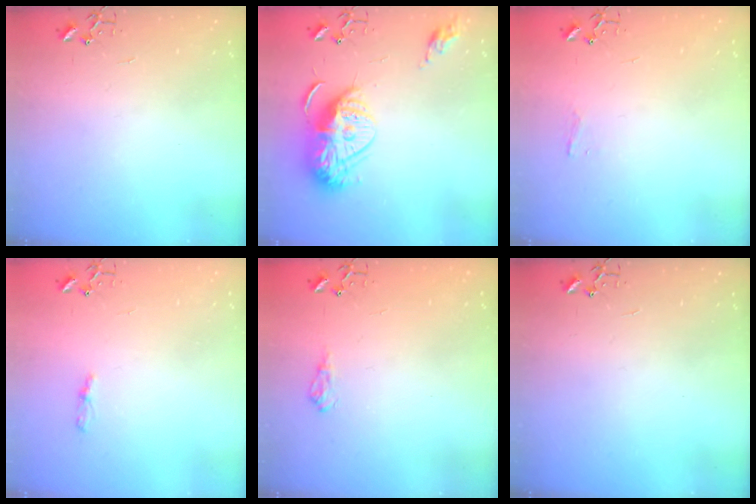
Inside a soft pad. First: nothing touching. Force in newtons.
{"total": 15.5, "press": 15.4, "slide": 1.4}
{"total": 3.7, "press": 3.6, "slide": 0.6}
{"total": 4.2, "press": 4.1, "slide": 0.5}
{"total": 8.2, "press": 8.2, "slide": 0.9}
{"total": 0.0}